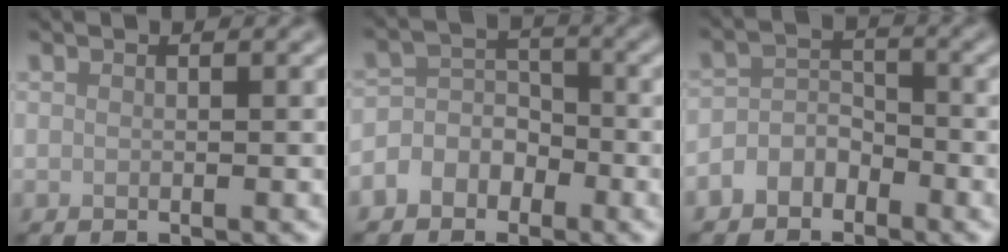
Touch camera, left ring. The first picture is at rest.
{"total": 3.7, "force": [-2.0, 3.0, 1.0], "torque": [0.006, 0.013, -0.055]}
{"total": 2.5, "force": [-1.7, 1.7, 0.8], "torque": [-0.013, 0.010, -0.035]}